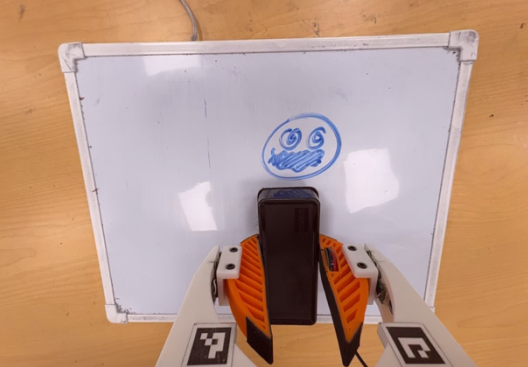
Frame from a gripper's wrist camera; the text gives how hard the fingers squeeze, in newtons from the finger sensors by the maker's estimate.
{"total": 9.8, "left": 7.9, "right": 11.7}